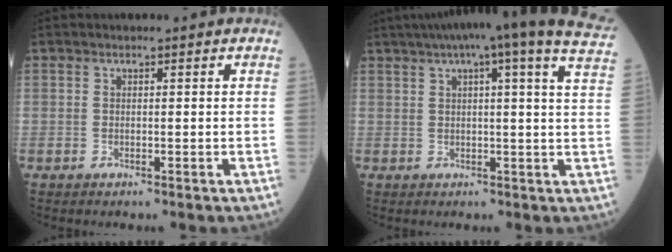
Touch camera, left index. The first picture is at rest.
{"total": 20.5, "force": [16.8, 0.6, 11.7], "torque": [-0.182, 0.011, 0.203]}